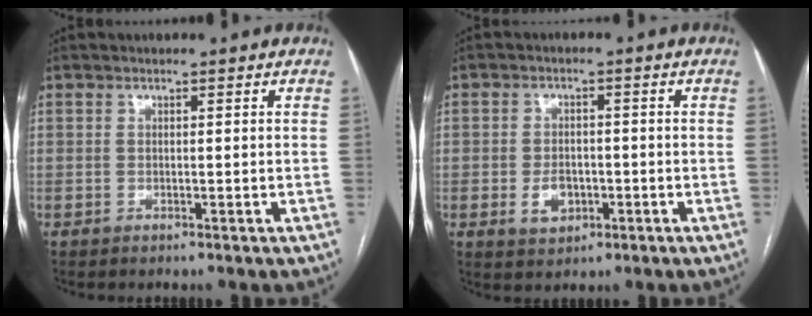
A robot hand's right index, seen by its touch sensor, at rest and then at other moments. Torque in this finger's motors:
{"motor_torque": [0.20, 0.12, -0.07, -0.04]}